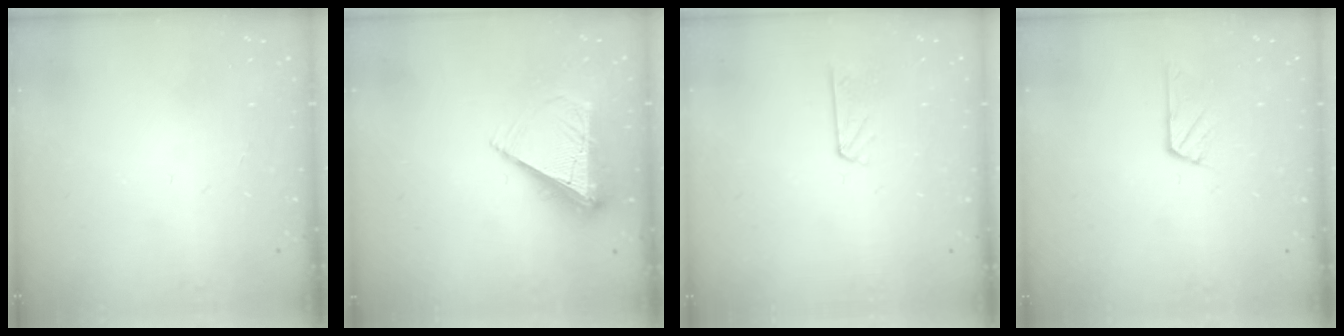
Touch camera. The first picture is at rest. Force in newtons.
{"total": 7.7, "press": 7.7, "slide": 1.1}
{"total": 4.4, "press": 4.4, "slide": 0.3}
{"total": 2.9, "press": 2.8, "slide": 0.4}